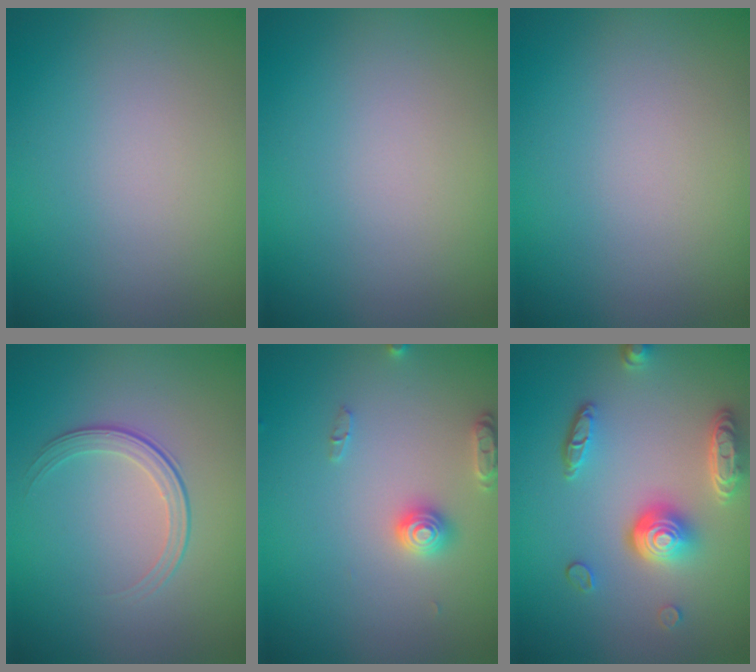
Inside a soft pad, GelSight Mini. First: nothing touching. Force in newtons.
{"total": 0.0}
{"total": 0.0}
{"total": 1.9, "press": 1.3, "slide": 1.5}
{"total": 2.5, "press": 2.5, "slide": 0.4}
{"total": 5.2, "press": 3.8, "slide": 3.5}